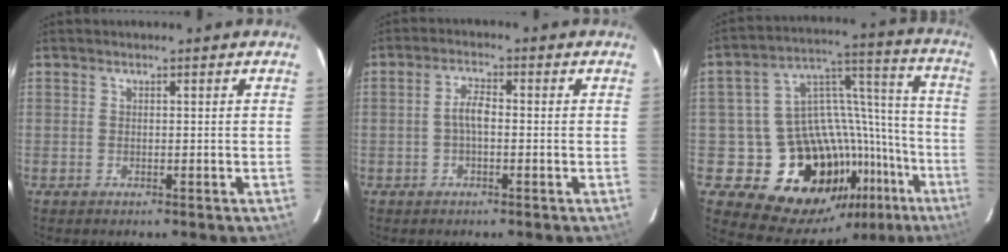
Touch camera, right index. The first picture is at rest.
{"total": 3.2, "force": [-0.5, 1.3, 2.9], "torque": [-0.061, 0.010, -0.008]}
{"total": 23.1, "force": [-12.2, 15.3, 12.3], "torque": [-0.177, 0.068, -0.163]}